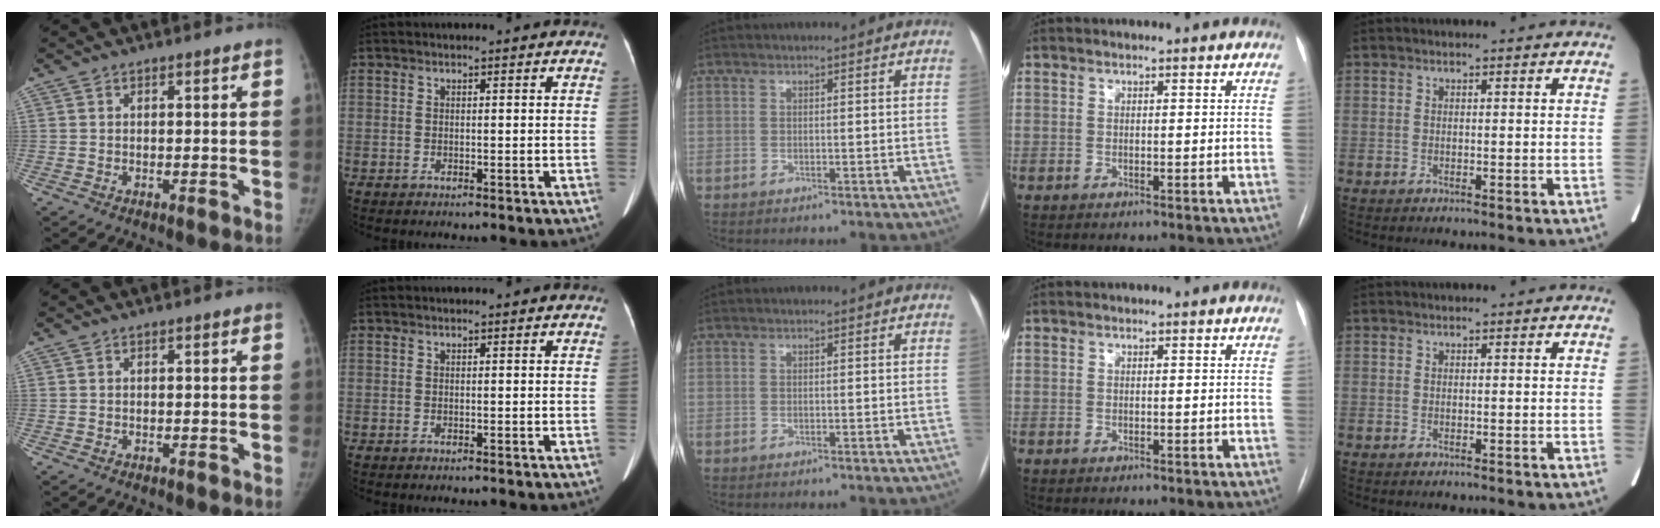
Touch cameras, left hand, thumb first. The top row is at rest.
{}